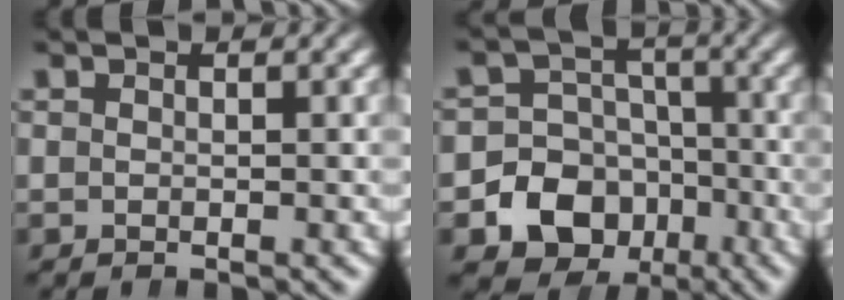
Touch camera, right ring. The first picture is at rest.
{"total": 13.3, "force": [-5.5, 11.5, 4.0], "torque": [-0.089, -0.062, -0.084]}